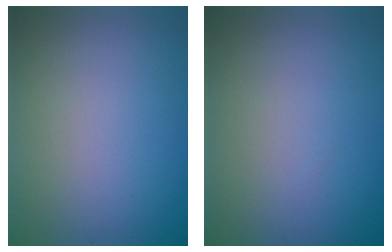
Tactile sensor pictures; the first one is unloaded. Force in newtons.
{"total": 0.0}